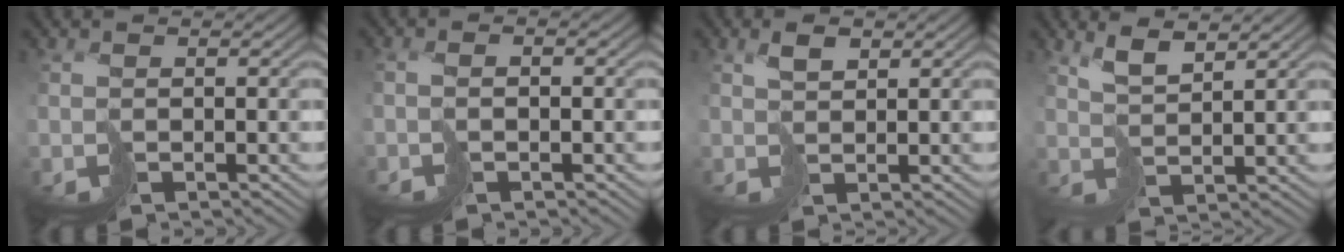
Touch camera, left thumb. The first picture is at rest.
{"total": 2.0, "force": [-0.8, 0.7, 1.7], "torque": [-0.036, 0.003, -0.020]}
{"total": 2.5, "force": [1.3, 1.2, 1.8], "torque": [-0.037, 0.004, 0.024]}
{"total": 3.8, "force": [2.7, 0.9, 2.5], "torque": [-0.061, 0.002, 0.057]}